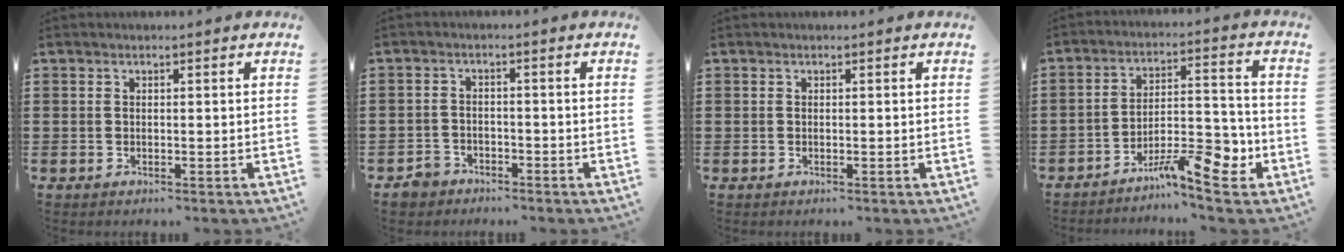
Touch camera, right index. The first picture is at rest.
{"total": 2.5, "force": [-2.2, 1.2, 0.2], "torque": [-0.017, 0.002, -0.049]}
{"total": 0.0}
{"total": 9.0, "force": [-5.9, 2.3, 6.4], "torque": [-0.100, 0.010, -0.102]}